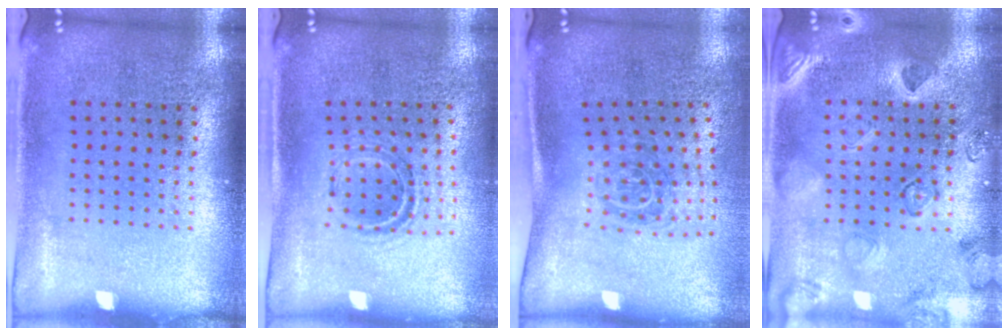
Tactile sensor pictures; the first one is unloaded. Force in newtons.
{"total": 1.0, "press": 0.9, "slide": 0.3}
{"total": 1.8, "press": 1.2, "slide": 1.4}
{"total": 2.3, "press": 2.1, "slide": 0.8}